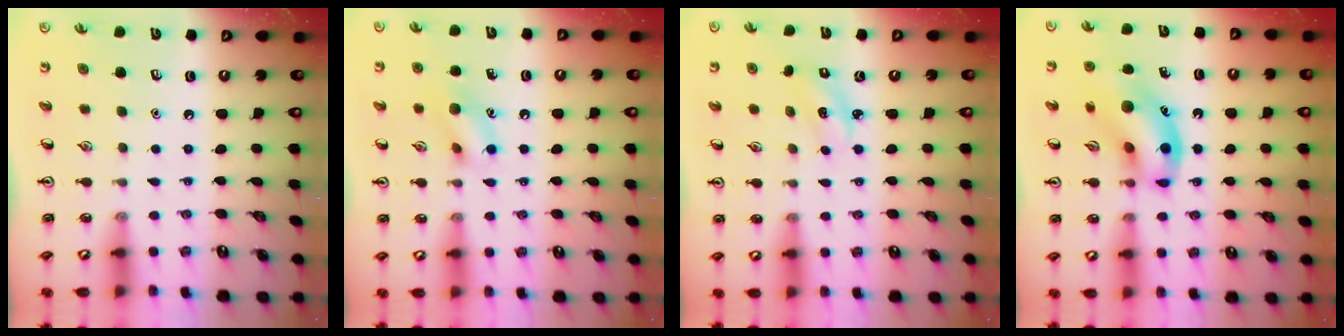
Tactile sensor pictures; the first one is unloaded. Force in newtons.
{"total": 10.0, "press": 10.0, "slide": 0.8}
{"total": 2.2, "press": 2.1, "slide": 0.4}
{"total": 13.7, "press": 13.4, "slide": 2.7}